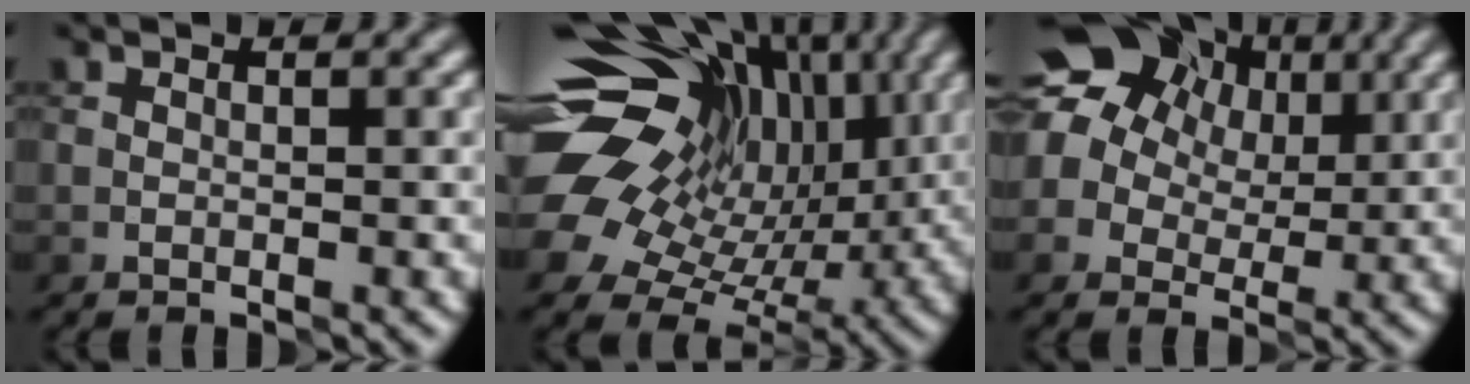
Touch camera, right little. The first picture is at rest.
{"total": 16.9, "force": [4.2, 12.0, 11.1], "torque": [-0.211, 0.048, 0.083]}
{"total": 13.8, "force": [6.2, 10.4, 6.5], "torque": [-0.154, 0.047, 0.104]}